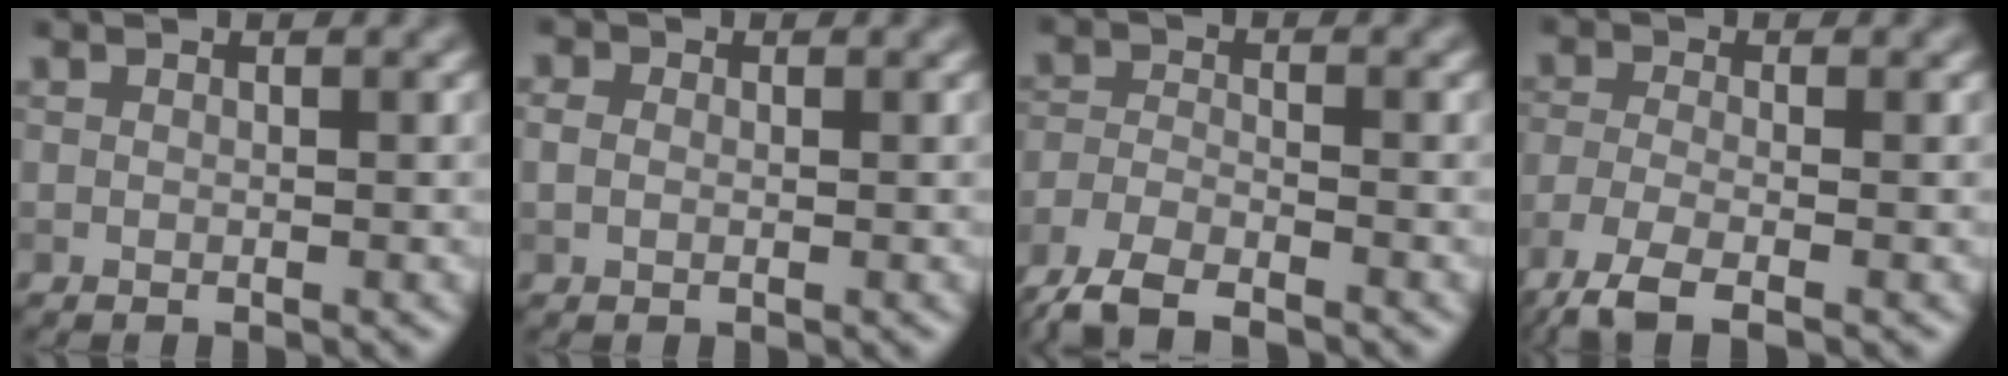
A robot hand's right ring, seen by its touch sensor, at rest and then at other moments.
{"total": 1.2, "force": [0.0, 0.9, 0.7], "torque": [-0.013, 0.002, -0.003]}
{"total": 5.3, "force": [-4.4, 1.4, 2.6], "torque": [-0.051, -0.009, -0.096]}
{"total": 5.0, "force": [-3.2, 1.4, 3.5], "torque": [-0.077, -0.012, -0.077]}